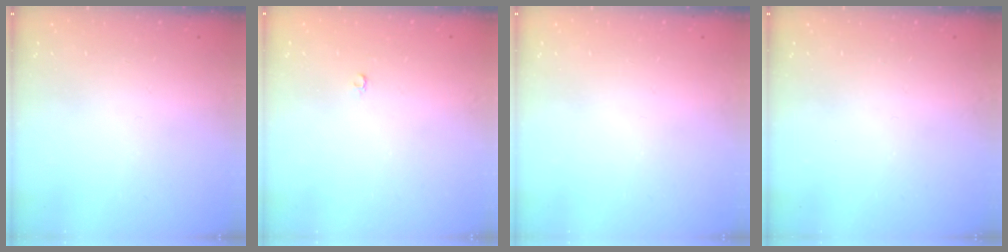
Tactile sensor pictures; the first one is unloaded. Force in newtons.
{"total": 2.0, "press": 2.0, "slide": 0.4}
{"total": 0.0}
{"total": 0.0}